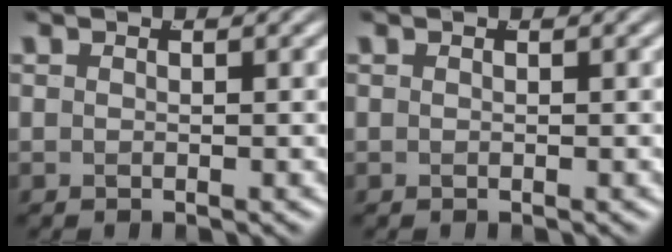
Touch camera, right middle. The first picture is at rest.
{"total": 0.0}